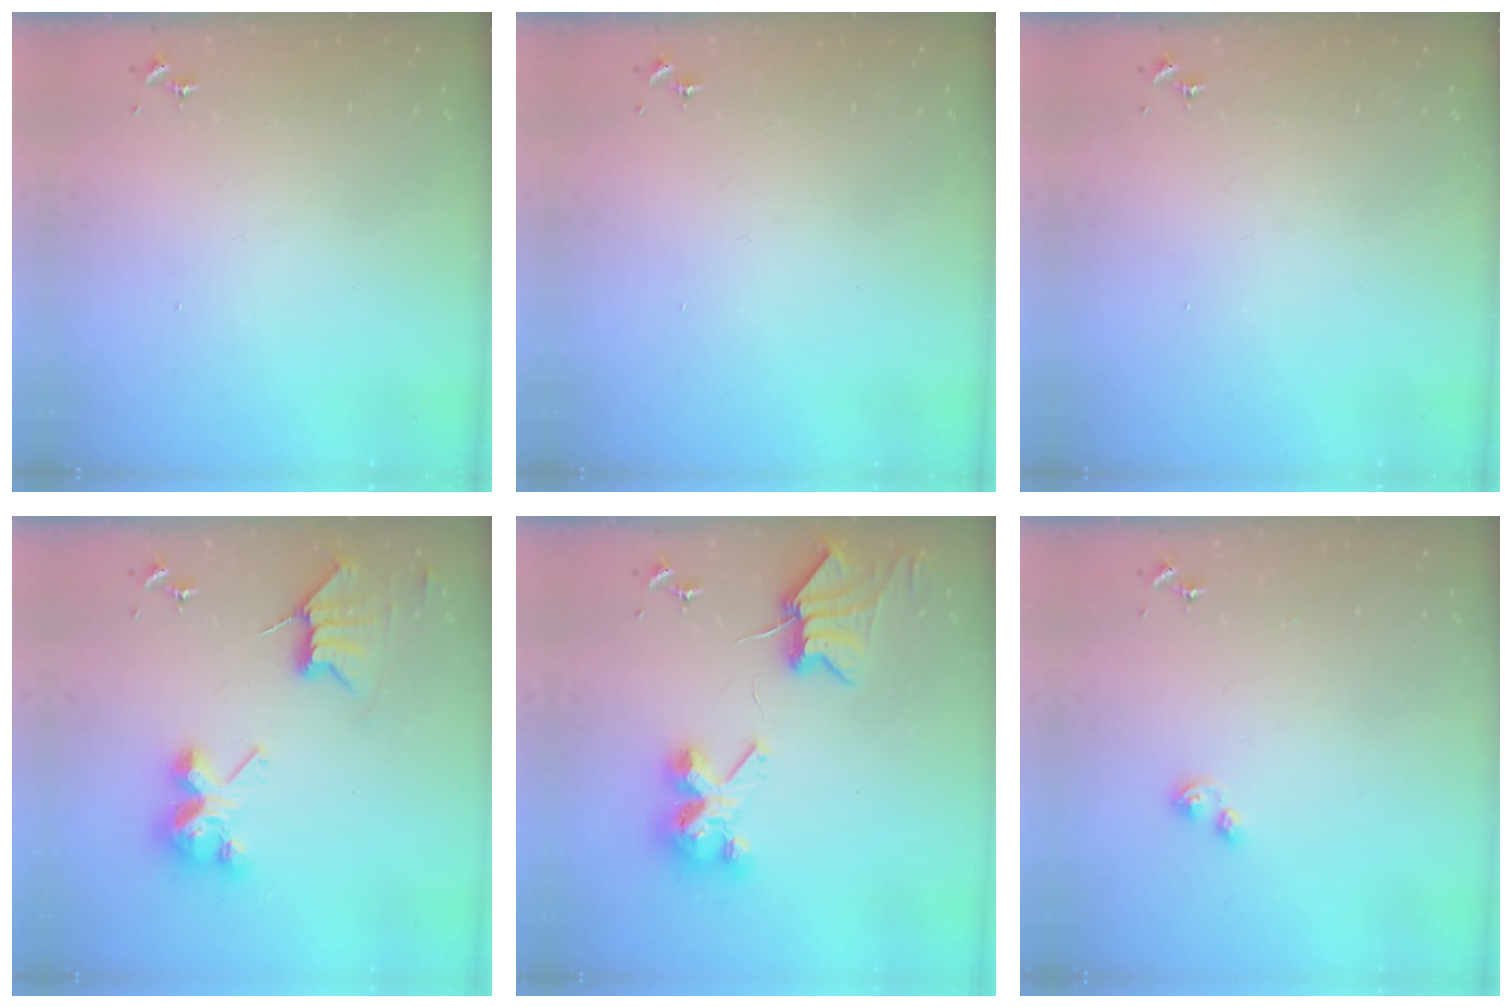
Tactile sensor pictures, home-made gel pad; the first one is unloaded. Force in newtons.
{"total": 0.0}
{"total": 0.0}
{"total": 9.0, "press": 9.0, "slide": 0.6}
{"total": 9.7, "press": 9.6, "slide": 1.4}
{"total": 5.2, "press": 5.1, "slide": 0.4}